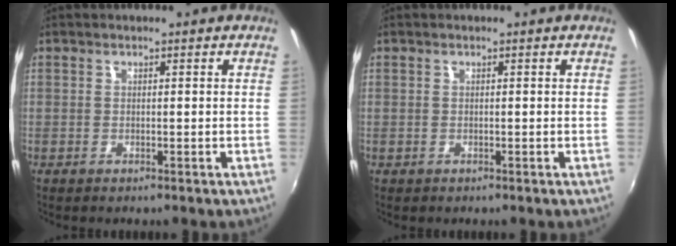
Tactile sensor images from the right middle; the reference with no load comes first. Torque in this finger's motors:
{"motor_torque": [0.09, -0.13, -0.01, -0.01]}